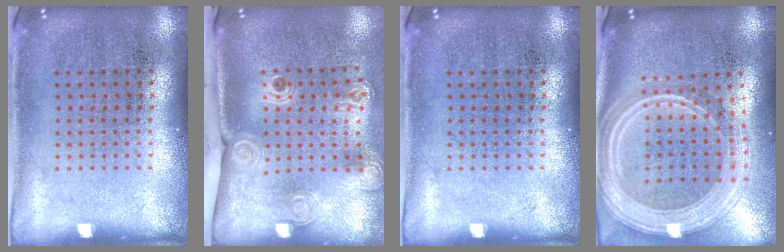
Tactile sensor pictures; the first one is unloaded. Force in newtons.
{"total": 2.3, "press": 1.7, "slide": 1.6}
{"total": 0.0}
{"total": 3.0, "press": 2.4, "slide": 1.7}